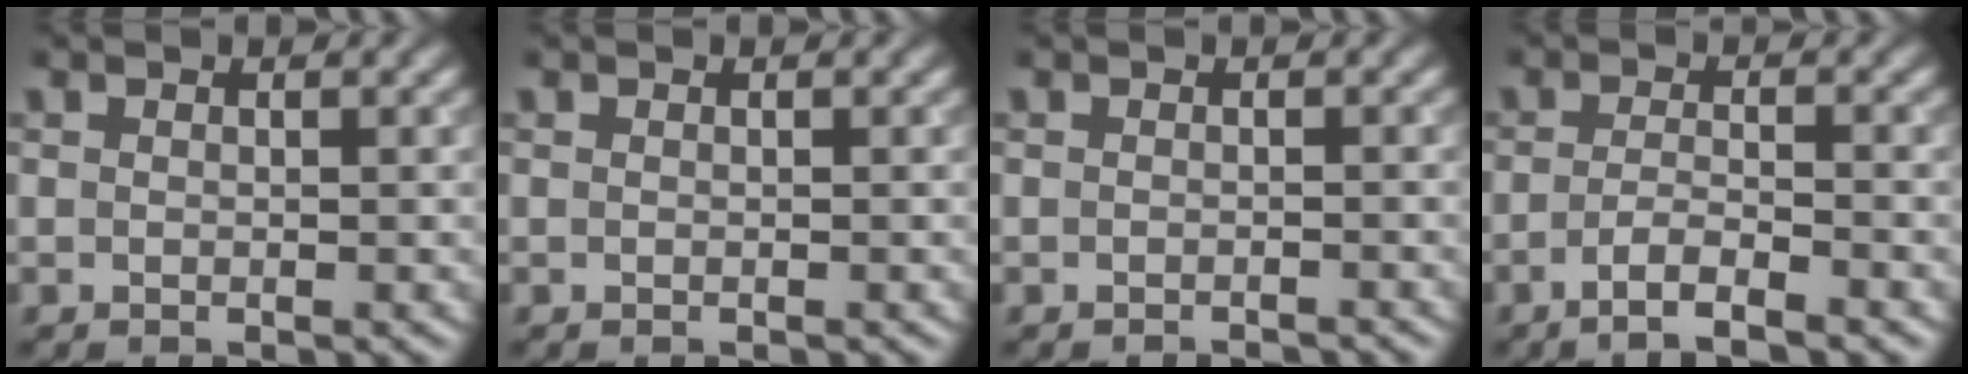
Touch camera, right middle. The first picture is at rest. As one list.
[{"total": 0.0}, {"total": 1.3, "force": [-1.2, 0.1, 0.3], "torque": [0.005, 0.000, -0.016]}, {"total": 3.1, "force": [-1.9, 0.7, 2.4], "torque": [-0.042, 0.000, -0.043]}]